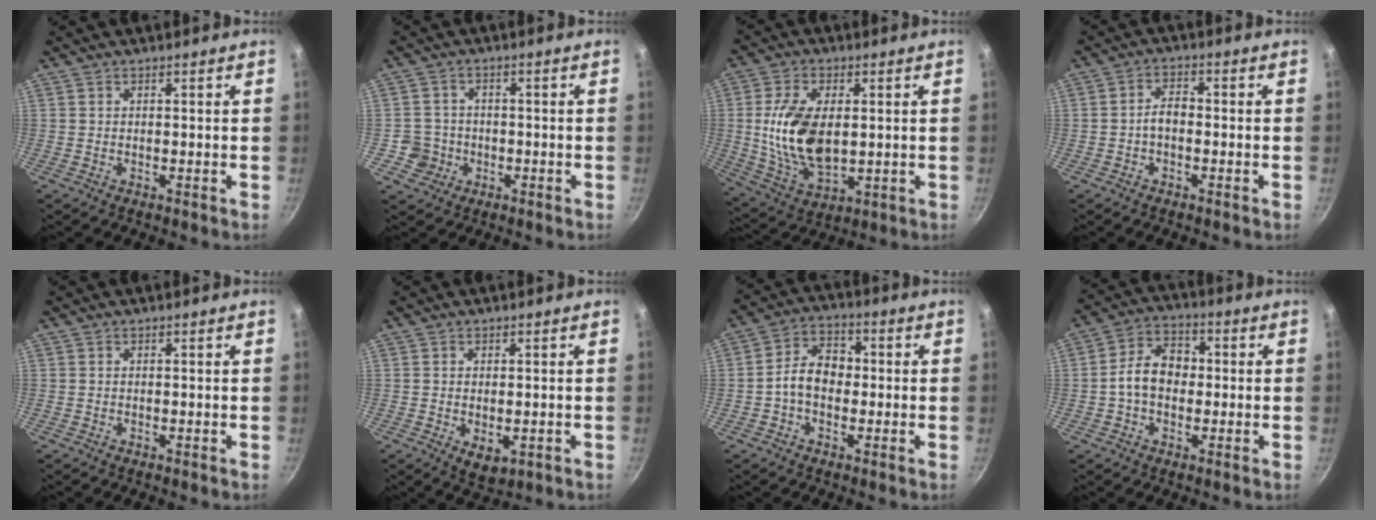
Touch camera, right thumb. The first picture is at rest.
{"total": 4.8, "force": [-1.4, 4.6, 0.5], "torque": [0.015, 0.022, -0.020]}
{"total": 14.8, "force": [1.1, 8.5, 12.2], "torque": [-0.221, -0.011, 0.029]}
{"total": 3.4, "force": [-1.0, 2.0, 2.6], "torque": [-0.038, 0.021, -0.023]}
{"total": 0.0}
{"total": 4.7, "force": [-1.0, 2.7, 3.6], "torque": [-0.053, -0.013, -0.007]}
{"total": 7.7, "force": [-0.8, 5.6, 5.3], "torque": [-0.060, 0.028, -0.028]}
{"total": 8.9, "force": [-0.5, 6.5, 6.1], "torque": [-0.074, 0.027, -0.023]}